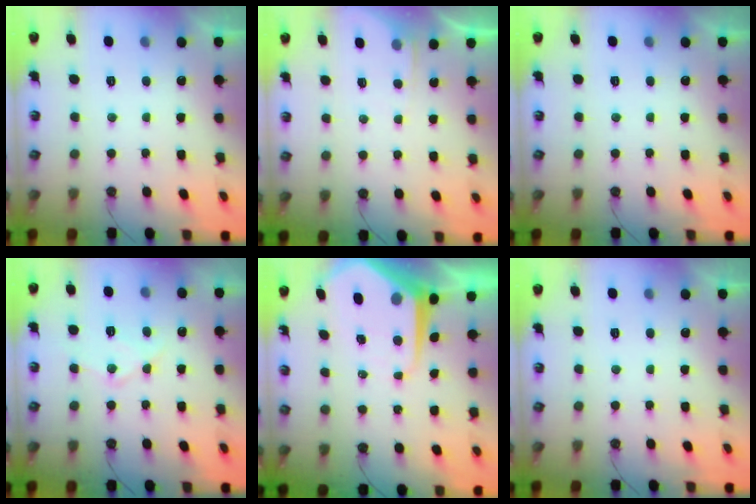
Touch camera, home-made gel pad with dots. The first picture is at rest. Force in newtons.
{"total": 2.7, "press": 2.7, "slide": 0.4}
{"total": 0.0}
{"total": 11.1, "press": 11.1, "slide": 0.9}
{"total": 10.5, "press": 10.5, "slide": 0.8}
{"total": 0.0}